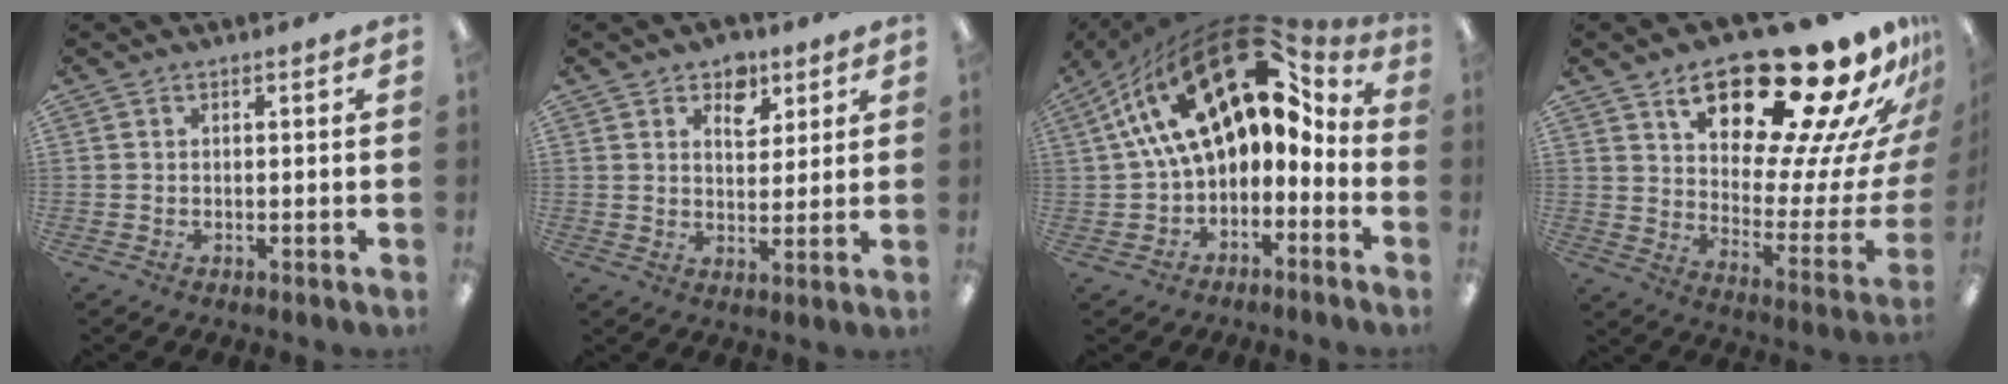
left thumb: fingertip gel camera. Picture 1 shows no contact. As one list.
[{"total": 6.7, "force": [4.3, 4.2, 3.0], "torque": [-0.025, -0.017, 0.071]}, {"total": 23.5, "force": [10.3, 12.2, 17.2], "torque": [-0.311, -0.052, 0.180]}, {"total": 27.7, "force": [18.6, 9.4, 18.3], "torque": [-0.254, -0.132, 0.303]}]